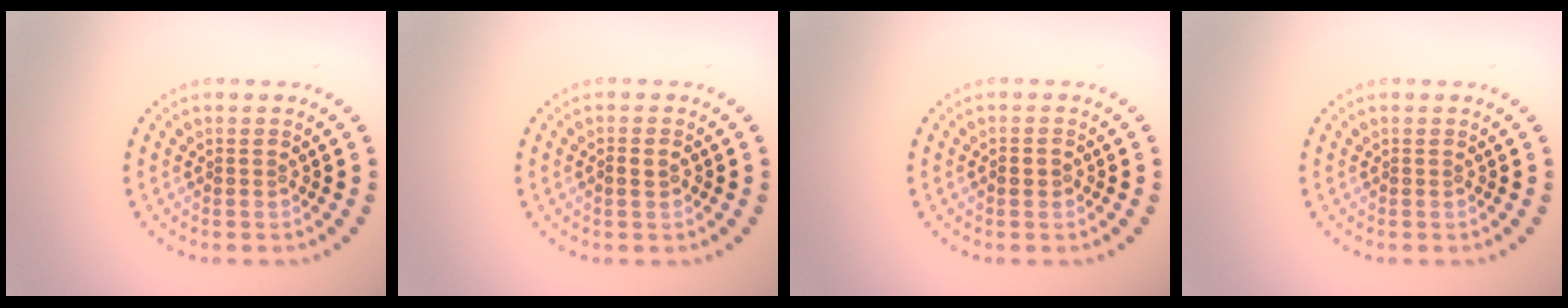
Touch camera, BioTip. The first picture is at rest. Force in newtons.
{"total": 1.2, "press": 1.0, "slide": 0.6}
{"total": 1.1, "press": 1.0, "slide": 0.4}
{"total": 0.0}